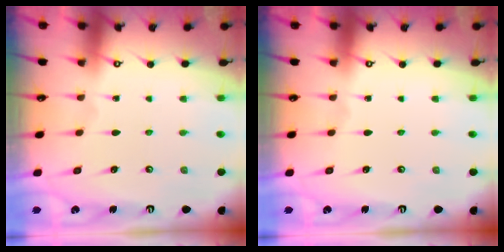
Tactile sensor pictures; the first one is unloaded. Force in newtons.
{"total": 0.0}